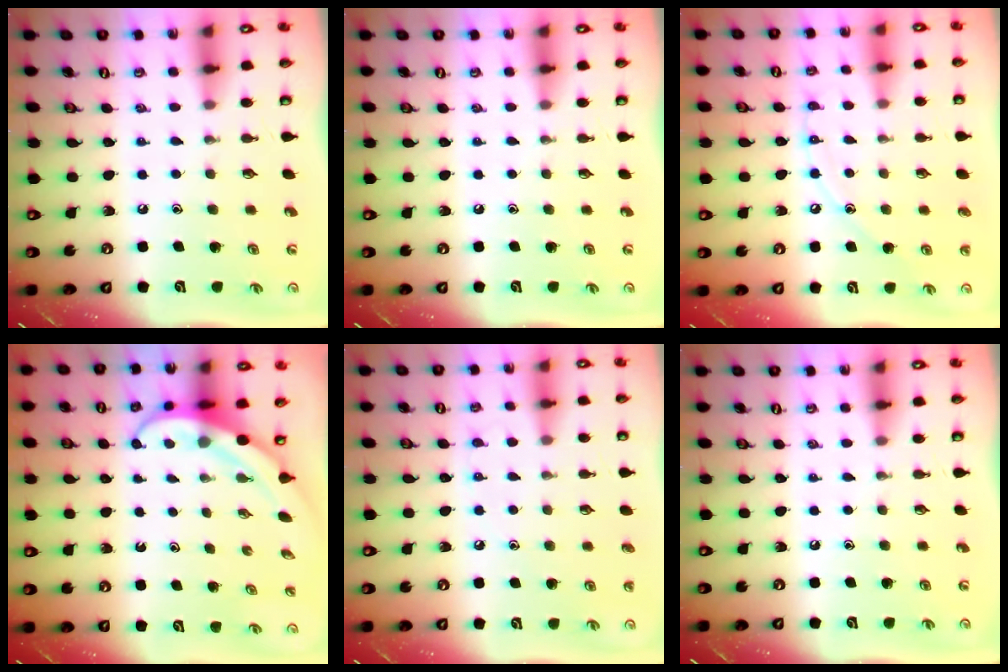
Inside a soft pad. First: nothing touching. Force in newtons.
{"total": 0.0}
{"total": 7.4, "press": 7.3, "slide": 0.6}
{"total": 6.0, "press": 6.0, "slide": 0.3}
{"total": 5.0, "press": 4.9, "slide": 1.0}
{"total": 0.0}